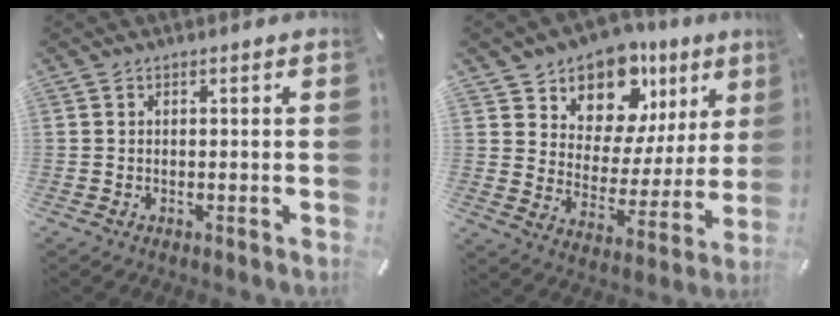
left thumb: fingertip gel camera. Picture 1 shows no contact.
{"total": 12.9, "force": [9.6, 8.0, 3.5], "torque": [-0.054, -0.086, 0.172]}